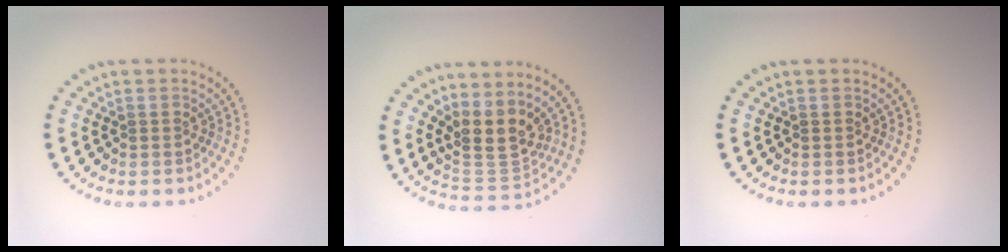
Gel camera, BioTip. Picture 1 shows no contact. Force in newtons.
{"total": 3.8, "press": 3.0, "slide": 2.3}
{"total": 0.0}